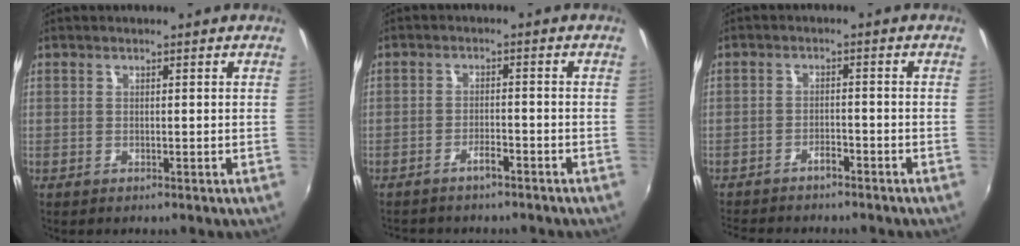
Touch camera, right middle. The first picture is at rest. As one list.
[{"total": 2.7, "force": [-2.3, 0.6, 1.3], "torque": [-0.037, 0.004, -0.039]}, {"total": 5.5, "force": [-5.0, 1.3, 2.0], "torque": [-0.056, -0.005, -0.079]}]